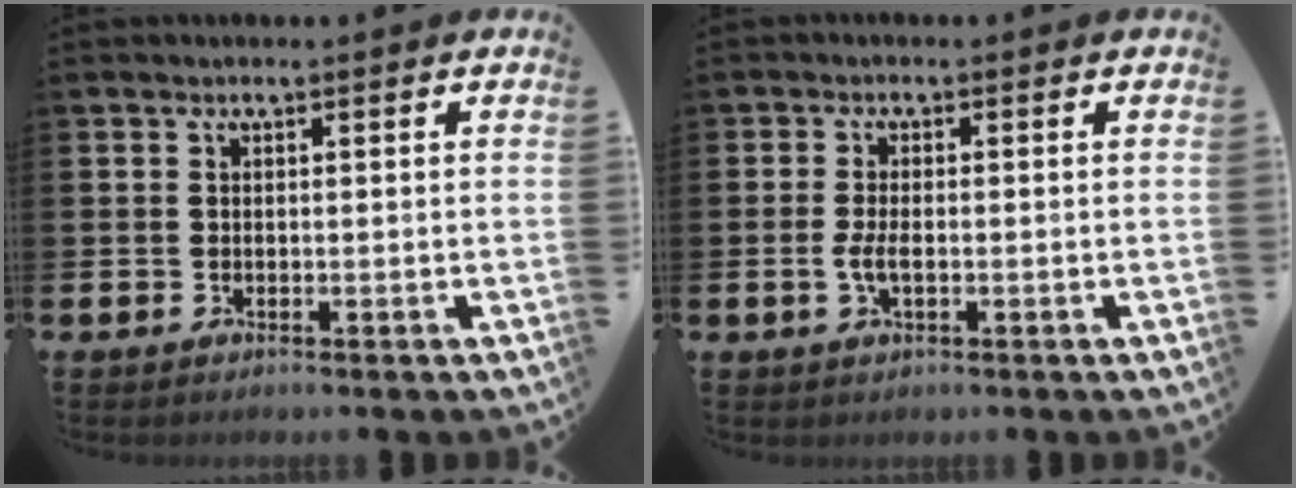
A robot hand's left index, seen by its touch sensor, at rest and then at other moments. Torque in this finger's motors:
{"motor_torque": [0.04, 0.02, 0.05, 0.05]}